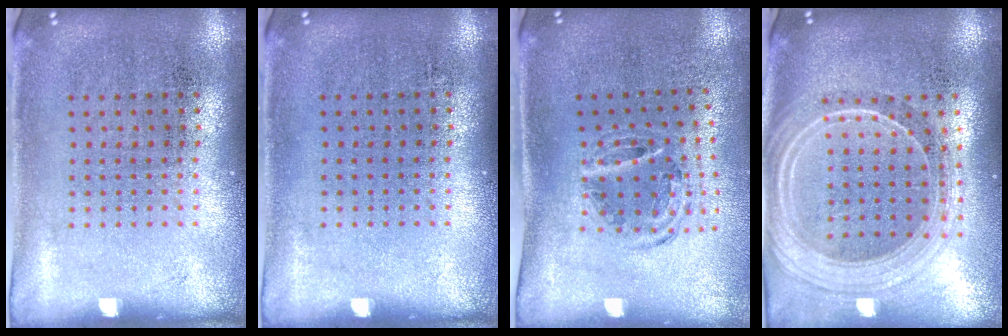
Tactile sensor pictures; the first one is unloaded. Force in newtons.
{"total": 0.0}
{"total": 0.9, "press": 0.9, "slide": 0.2}
{"total": 2.3, "press": 2.0, "slide": 1.2}